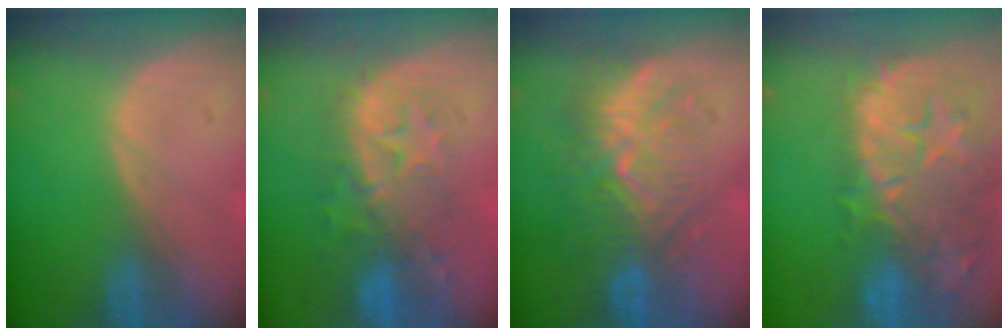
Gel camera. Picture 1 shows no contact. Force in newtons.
{"total": 9.5, "press": 8.7, "slide": 4.0}
{"total": 9.1, "press": 8.8, "slide": 2.3}
{"total": 14.9, "press": 11.8, "slide": 9.0}